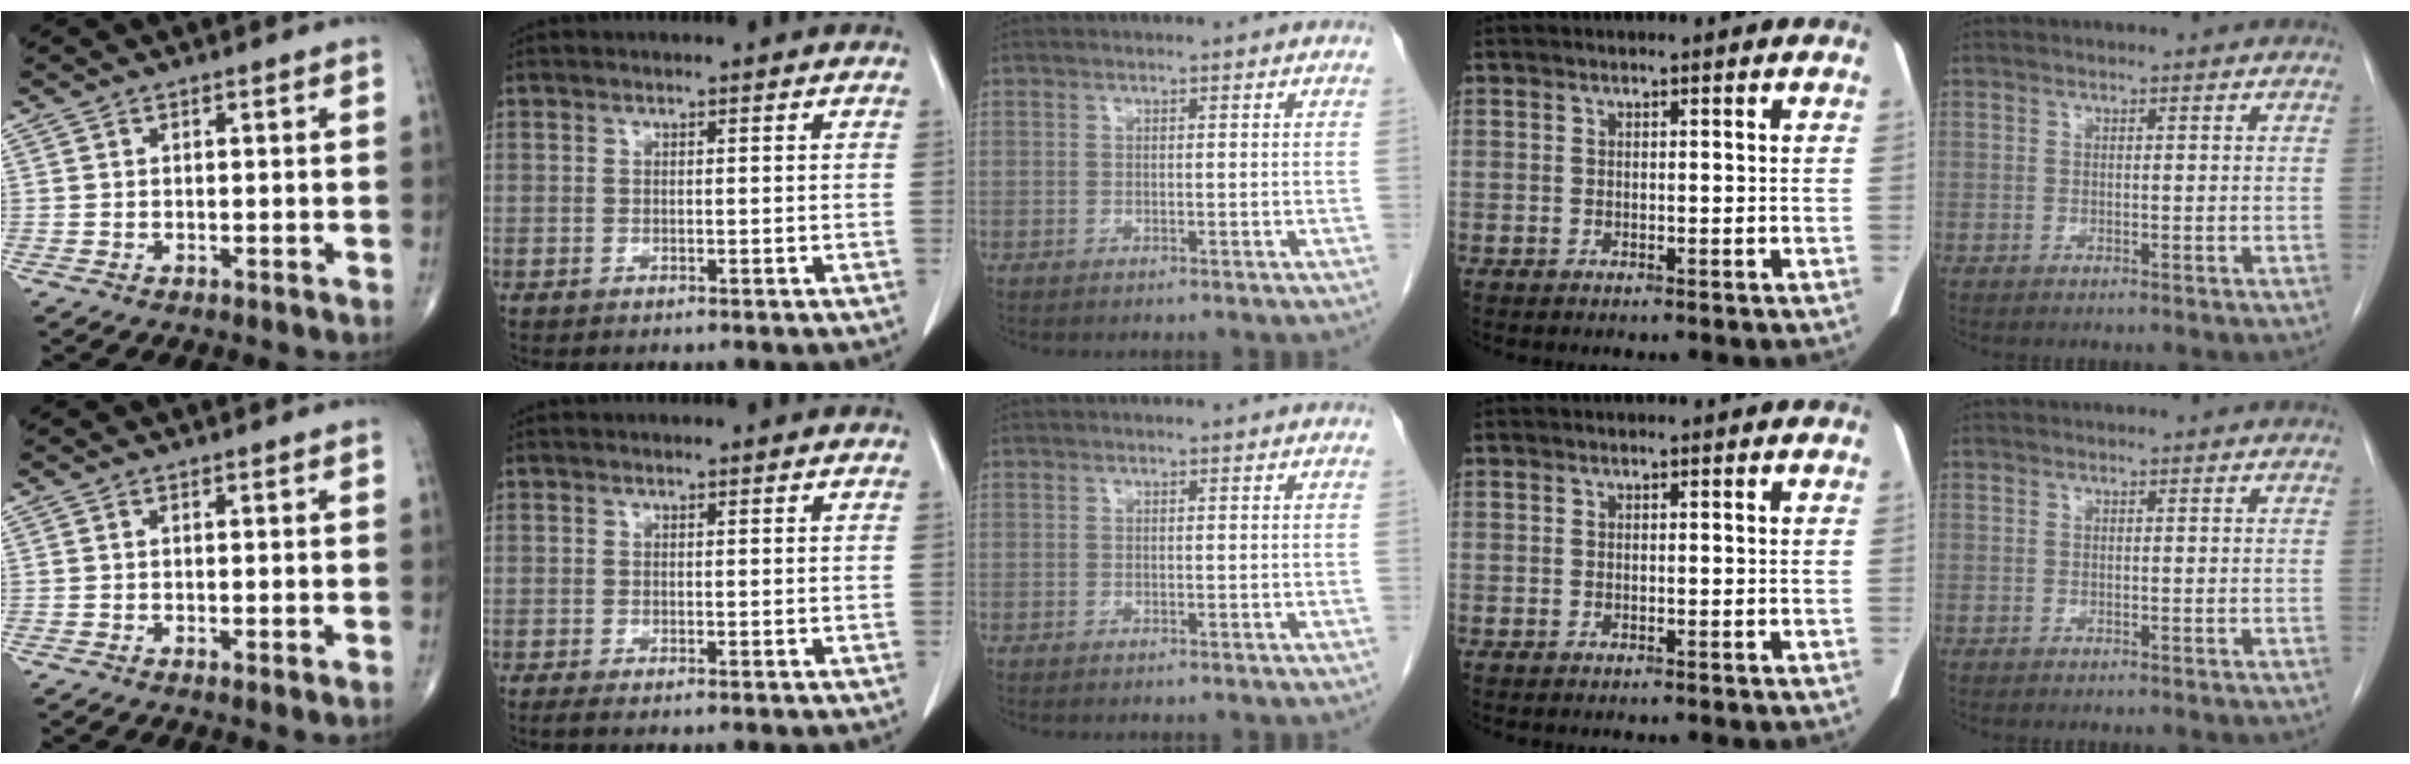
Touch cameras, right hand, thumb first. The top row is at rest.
{"thumb": {"total": 1.2, "force": [-0.2, 0.1, 1.2], "torque": [-0.025, -0.006, -0.005]}, "index": {"total": 0.8, "force": [-0.6, -0.1, 0.5], "torque": [-0.011, -0.002, -0.013]}}